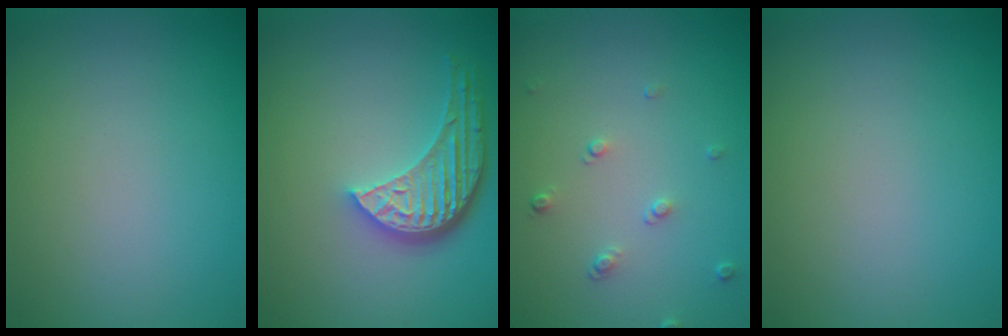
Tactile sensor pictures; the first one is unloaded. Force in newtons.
{"total": 5.3, "press": 3.9, "slide": 3.5}
{"total": 1.1, "press": 0.8, "slide": 0.8}
{"total": 0.0}